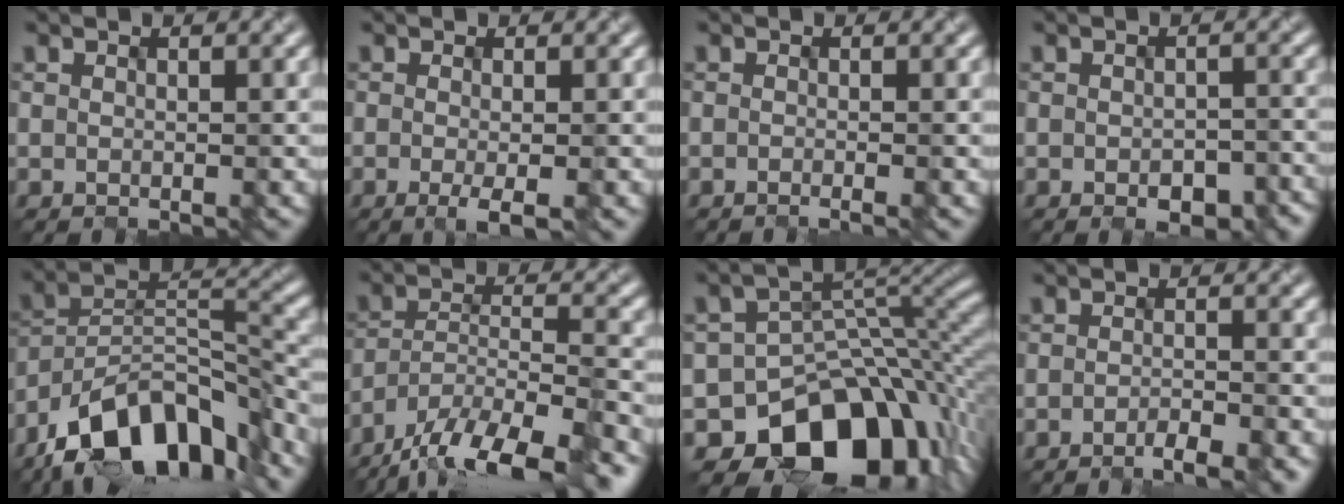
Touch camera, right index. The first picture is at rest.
{"total": 2.0, "force": [-0.9, 0.3, 1.8], "torque": [-0.032, -0.006, -0.009]}
{"total": 1.1, "force": [-0.5, 0.4, 0.9], "torque": [-0.005, -0.004, -0.010]}
{"total": 3.8, "force": [-2.0, 2.0, 2.4], "torque": [-0.028, -0.009, -0.019]}
{"total": 12.6, "force": [-9.5, 4.7, 6.9], "torque": [-0.115, 0.014, -0.177]}
{"total": 14.2, "force": [-11.8, 4.0, 6.8], "torque": [-0.125, -0.016, -0.178]}
{"total": 12.3, "force": [-7.0, 8.5, 5.5], "torque": [-0.069, -0.014, -0.112]}
{"total": 2.8, "force": [-2.0, 0.5, 1.8], "torque": [-0.026, 0.000, -0.035]}